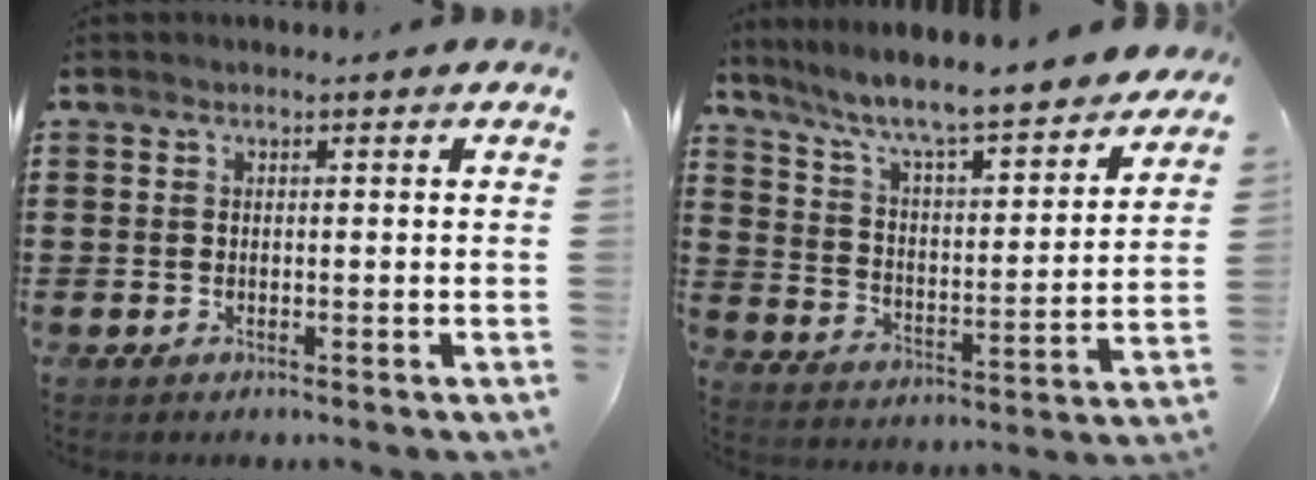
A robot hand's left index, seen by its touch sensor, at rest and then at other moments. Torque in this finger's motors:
{"motor_torque": [1.39, -0.75, 0.51, 0.21]}